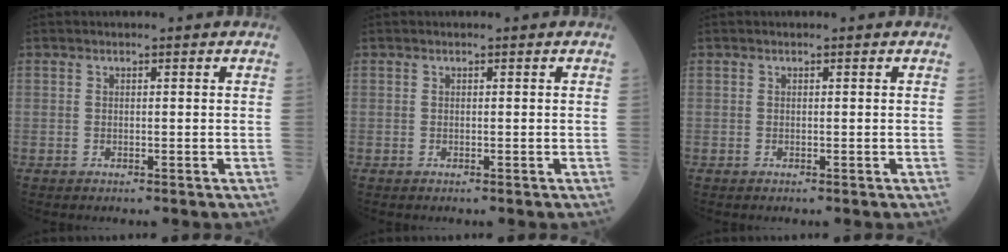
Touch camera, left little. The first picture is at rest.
{"total": 0.0}
{"total": 0.0}